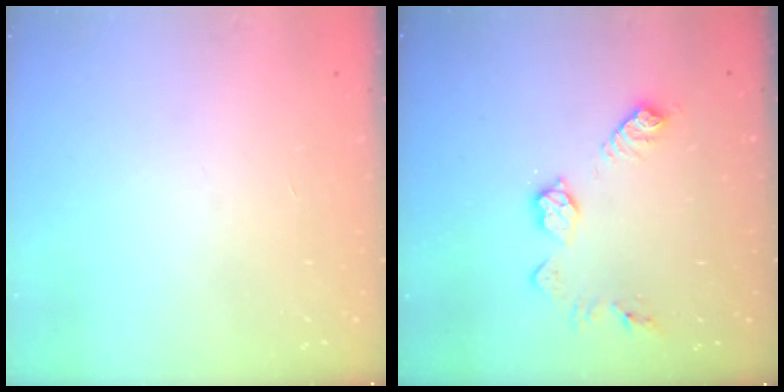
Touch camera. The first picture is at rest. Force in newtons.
{"total": 10.1, "press": 10.1, "slide": 0.6}